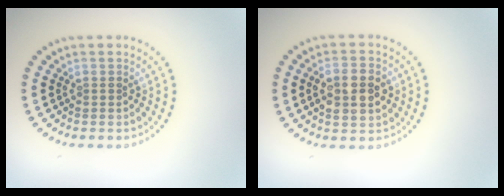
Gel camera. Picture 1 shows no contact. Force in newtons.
{"total": 4.2, "press": 4.2, "slide": 0.4}